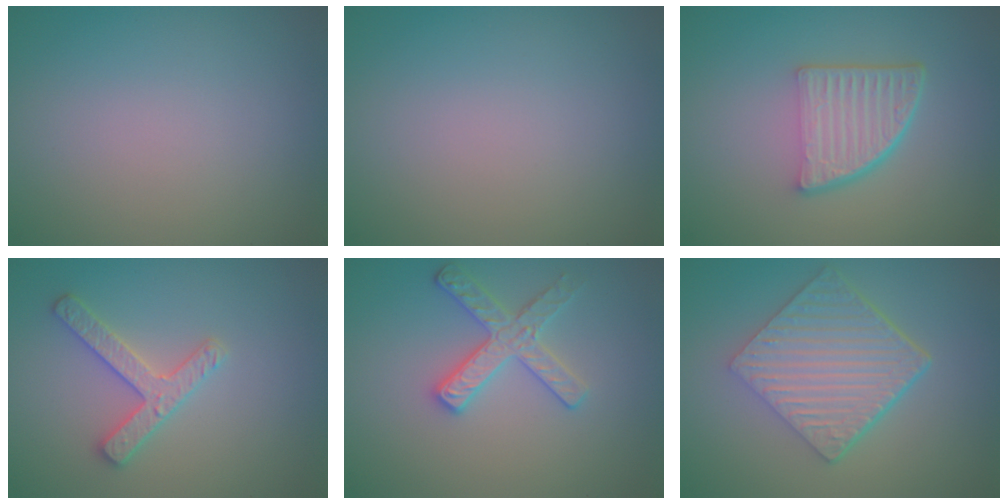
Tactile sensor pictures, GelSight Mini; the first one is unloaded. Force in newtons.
{"total": 0.0}
{"total": 5.2, "press": 3.6, "slide": 3.8}
{"total": 2.7, "press": 2.7, "slide": 0.3}
{"total": 2.9, "press": 2.8, "slide": 0.6}
{"total": 6.6, "press": 4.6, "slide": 4.7}